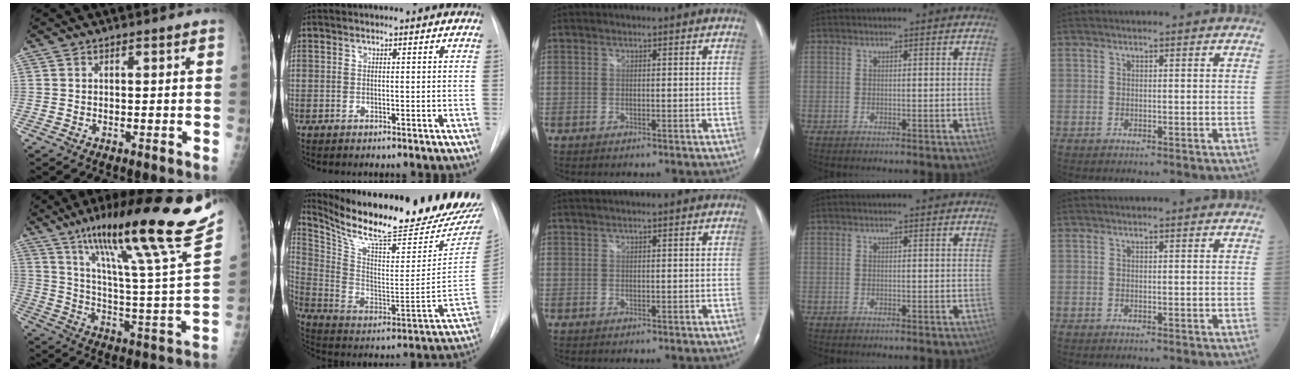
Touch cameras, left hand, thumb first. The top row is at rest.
{"thumb": {"total": 29.1, "force": [19.0, 2.6, 21.9], "torque": [-0.328, -0.065, 0.300]}, "index": {"total": 27.0, "force": [24.0, 2.7, 12.1], "torque": [-0.217, -0.092, 0.349]}, "middle": {"total": 1.1, "force": [0.9, -0.1, 0.6], "torque": [-0.014, 0.013, 0.022]}}